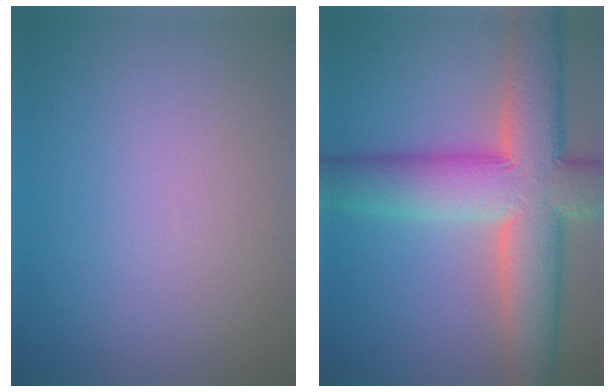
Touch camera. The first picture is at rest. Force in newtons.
{"total": 12.2, "press": 12.2, "slide": 0.7}